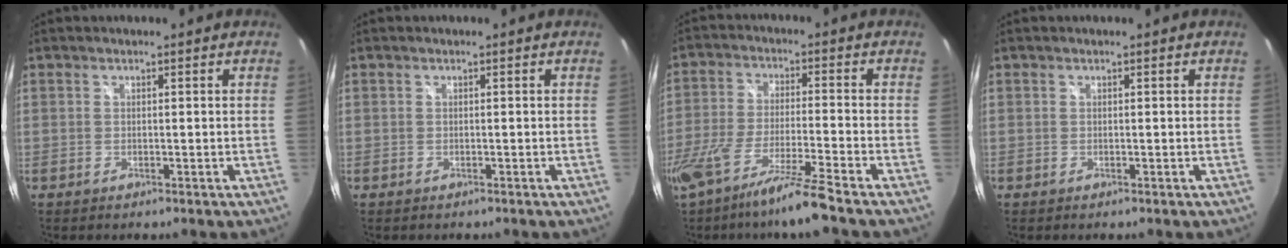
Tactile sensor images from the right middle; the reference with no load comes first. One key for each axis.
{"total": 0.0}
{"total": 13.9, "fx": -11.0, "fy": -1.1, "fz": 8.4, "tx": -0.172, "ty": -0.039, "tz": -0.191}
{"total": 0.0}